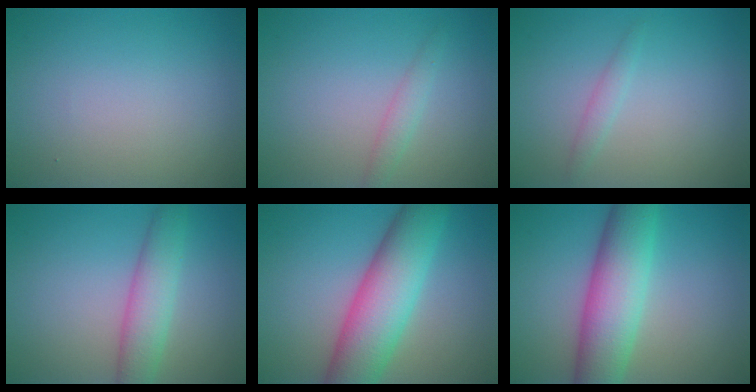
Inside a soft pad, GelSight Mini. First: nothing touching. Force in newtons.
{"total": 1.4, "press": 1.4, "slide": 0.0}
{"total": 1.1, "press": 1.1, "slide": 0.1}
{"total": 4.1, "press": 4.1, "slide": 0.1}
{"total": 8.9, "press": 8.9, "slide": 0.4}
{"total": 7.8, "press": 7.8, "slide": 0.1}